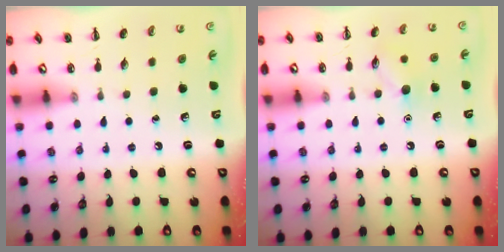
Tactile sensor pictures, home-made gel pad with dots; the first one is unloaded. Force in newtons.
{"total": 7.1, "press": 7.0, "slide": 0.9}